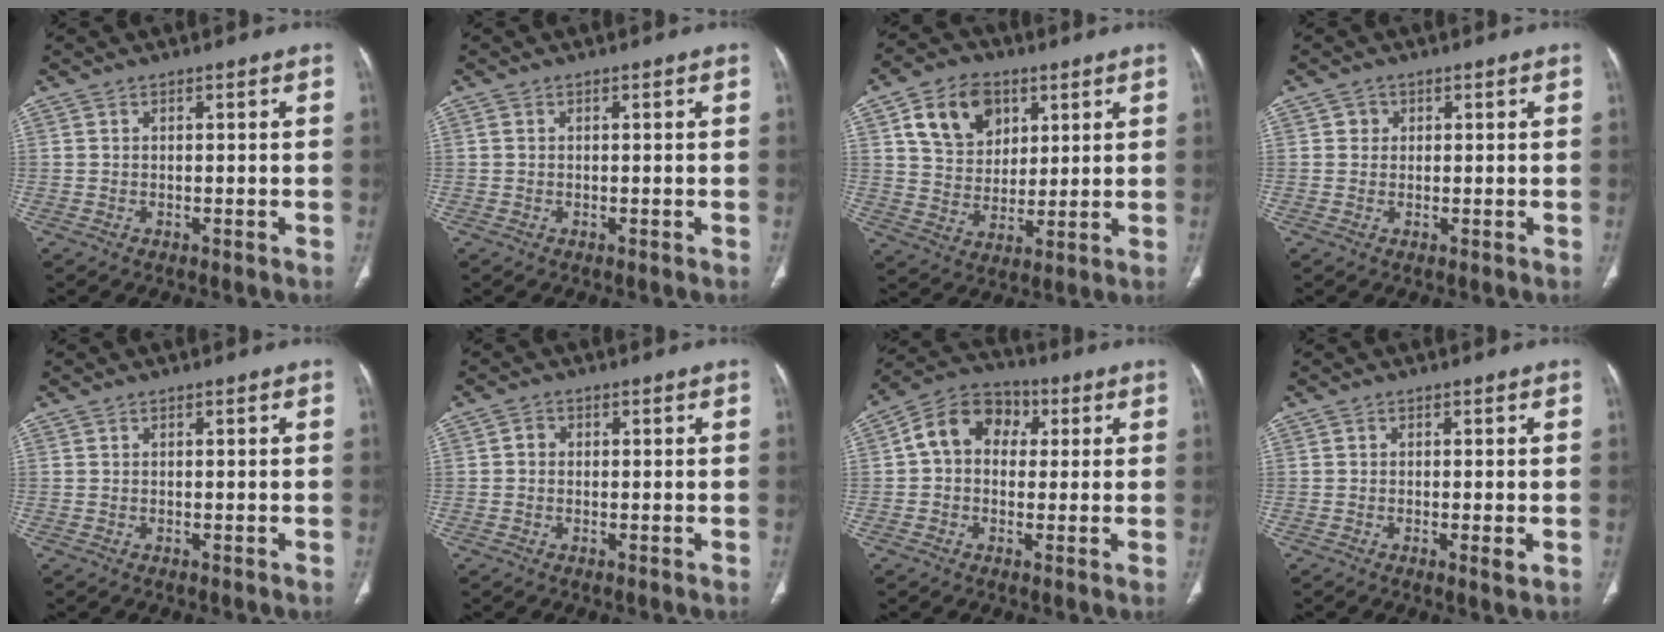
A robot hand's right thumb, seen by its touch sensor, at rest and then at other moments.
{"total": 0.6, "force": [0.1, 0.5, 0.3], "torque": [-0.004, 0.002, 0.001]}
{"total": 13.0, "force": [5.5, 9.6, 6.8], "torque": [-0.082, -0.015, 0.100]}
{"total": 1.7, "force": [0.4, 1.6, 0.3], "torque": [0.005, 0.001, 0.003]}
{"total": 0.0}
{"total": 1.4, "force": [0.0, 1.3, 0.6], "torque": [-0.001, 0.004, -0.004]}
{"total": 10.5, "force": [1.9, 8.2, 6.2], "torque": [-0.082, 0.027, 0.017]}
{"total": 2.0, "force": [-0.5, 0.3, 1.9], "torque": [-0.038, -0.008, -0.011]}